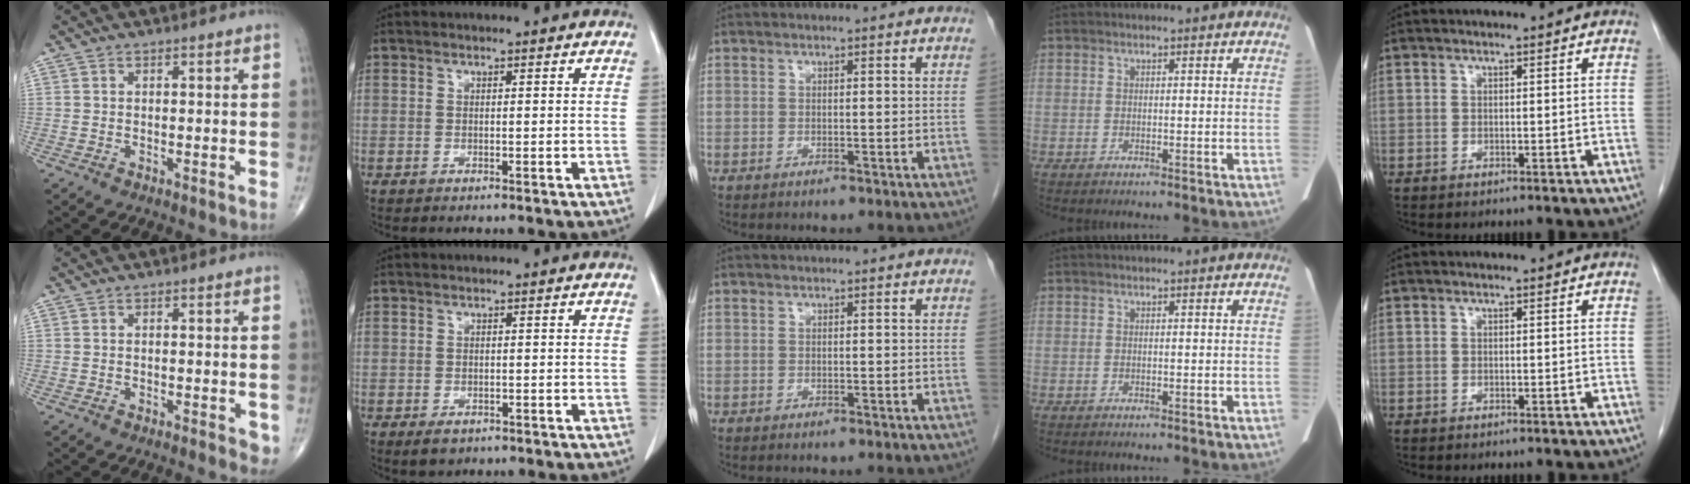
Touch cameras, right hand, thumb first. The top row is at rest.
{"thumb": {"total": 2.3, "force": [-0.4, 0.9, 2.1], "torque": [-0.017, -0.006, -0.005]}, "index": {"total": 2.3, "force": [-1.3, 1.4, 1.2], "torque": [-0.017, -0.002, -0.012]}}